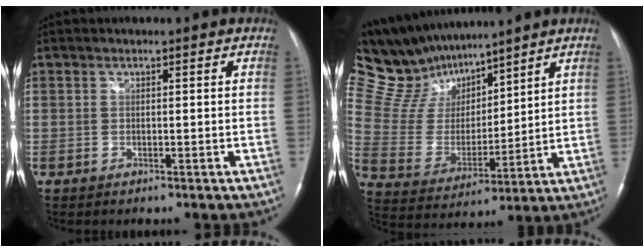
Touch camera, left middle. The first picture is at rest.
{"total": 14.3, "force": [12.7, 4.6, 4.9], "torque": [-0.113, 0.023, 0.251]}